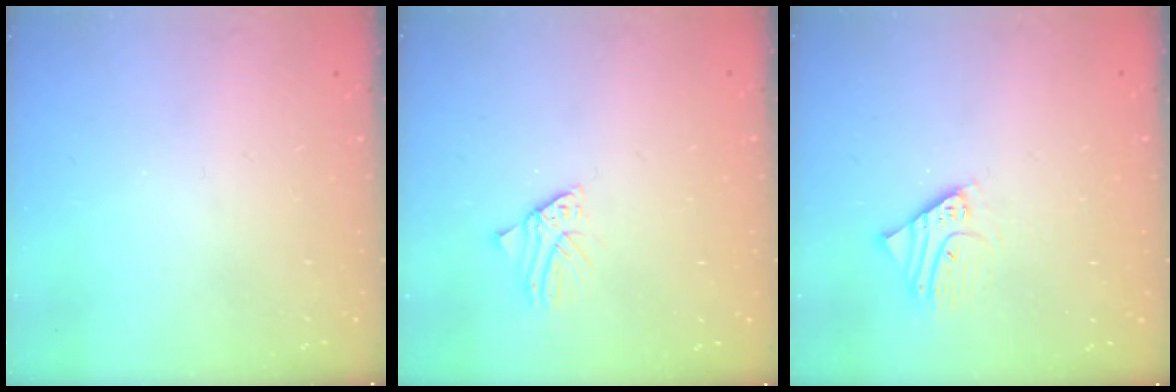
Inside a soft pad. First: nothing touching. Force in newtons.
{"total": 1.6, "press": 1.6, "slide": 0.2}
{"total": 2.9, "press": 2.9, "slide": 0.3}